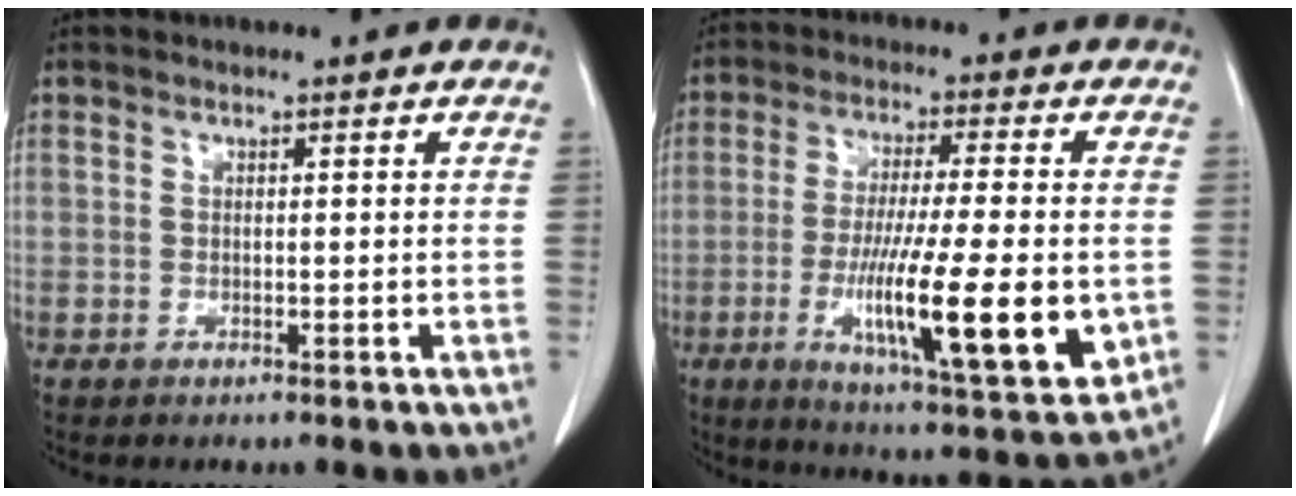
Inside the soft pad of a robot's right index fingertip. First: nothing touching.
{"total": 18.4, "force": [-4.0, 2.2, 17.8], "torque": [-0.286, -0.033, -0.056]}